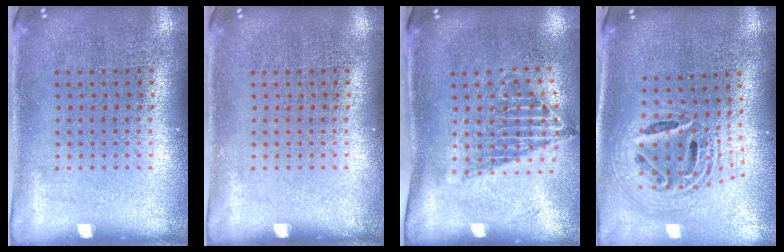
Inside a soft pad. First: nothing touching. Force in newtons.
{"total": 0.0}
{"total": 1.5, "press": 1.1, "slide": 0.9}
{"total": 2.3, "press": 1.8, "slide": 1.5}